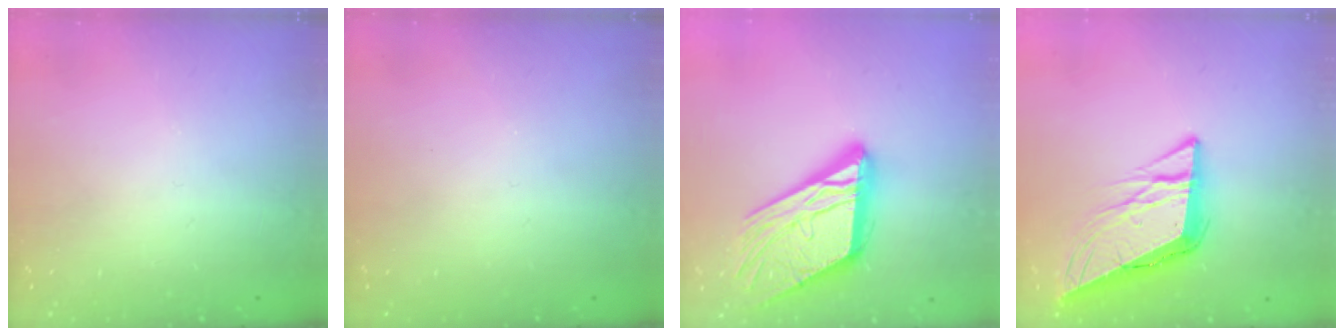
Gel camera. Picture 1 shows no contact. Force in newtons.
{"total": 0.0}
{"total": 20.3, "press": 20.2, "slide": 2.2}
{"total": 11.4, "press": 11.2, "slide": 1.9}